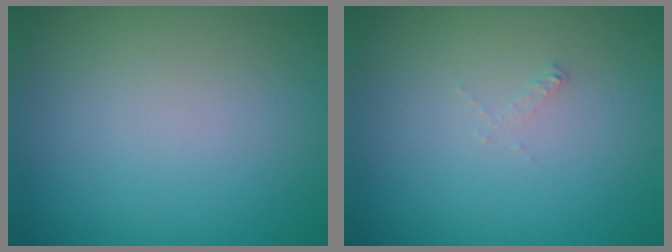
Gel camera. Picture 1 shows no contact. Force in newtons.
{"total": 0.5, "press": 0.5, "slide": 0.1}